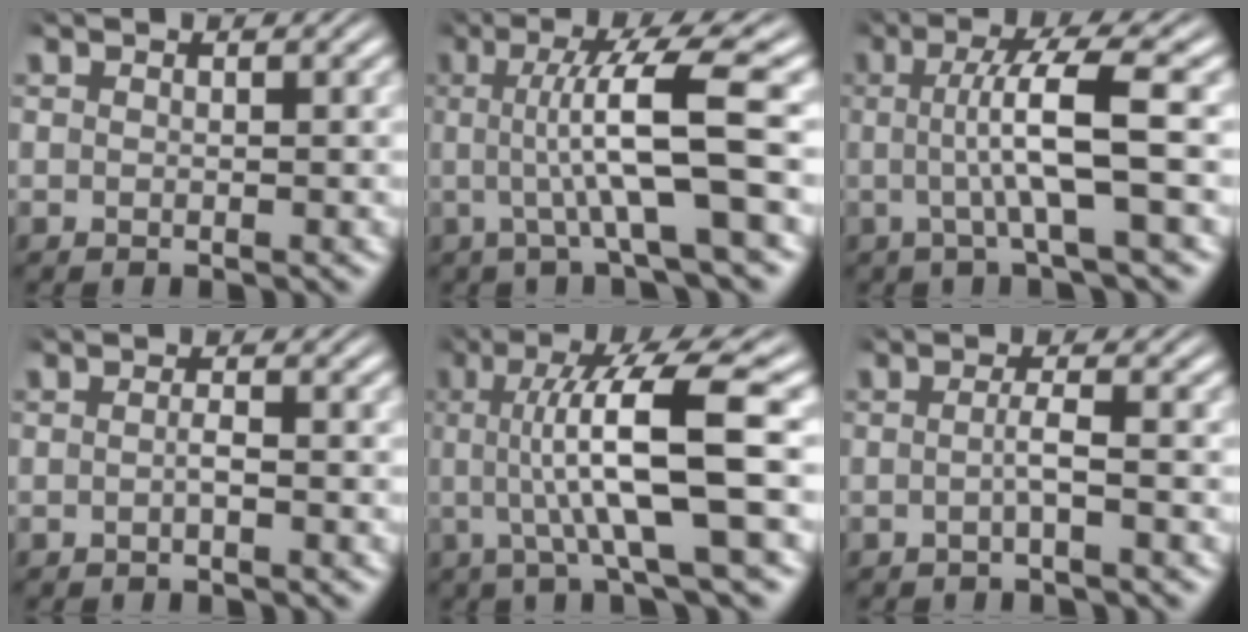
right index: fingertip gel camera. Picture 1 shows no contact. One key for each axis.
{"total": 6.5, "fx": 1.1, "fy": 0.3, "fz": 6.4, "tx": -0.104, "ty": 0.009, "tz": 0.015}
{"total": 5.2, "fx": 0.6, "fy": 0.2, "fz": 5.2, "tx": -0.088, "ty": 0.008, "tz": 0.007}
{"total": 1.0, "fx": -0.6, "fy": 0.0, "fz": 0.8, "tx": -0.016, "ty": -0.001, "tz": -0.011}
{"total": 8.8, "fx": 1.6, "fy": 1.3, "fz": 8.5, "tx": -0.143, "ty": 0.013, "tz": 0.022}
{"total": 1.7, "fx": -0.9, "fy": -0.4, "fz": 1.4, "tx": -0.028, "ty": -0.003, "tz": -0.015}